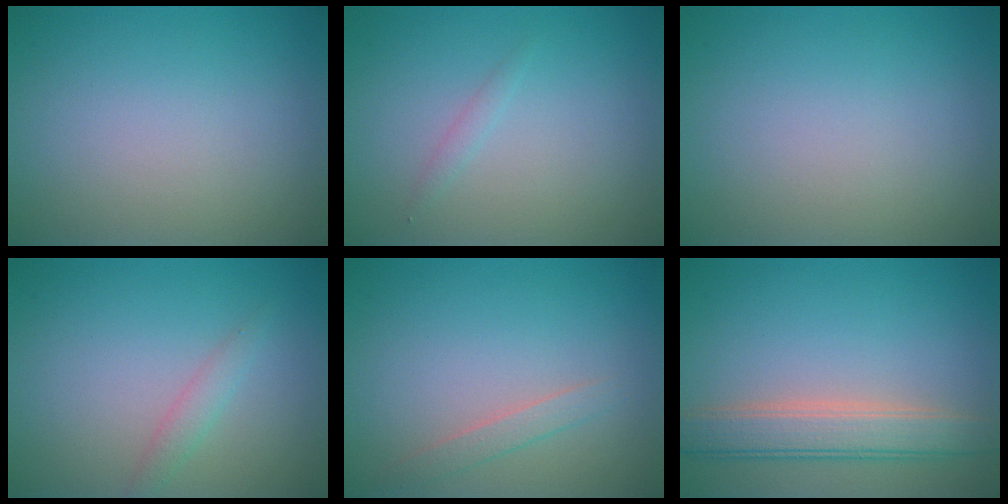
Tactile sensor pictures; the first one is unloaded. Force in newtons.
{"total": 0.8, "press": 0.8, "slide": 0.0}
{"total": 0.0}
{"total": 1.3, "press": 1.3, "slide": 0.0}
{"total": 1.3, "press": 1.3, "slide": 0.1}
{"total": 4.3, "press": 4.3, "slide": 0.4}